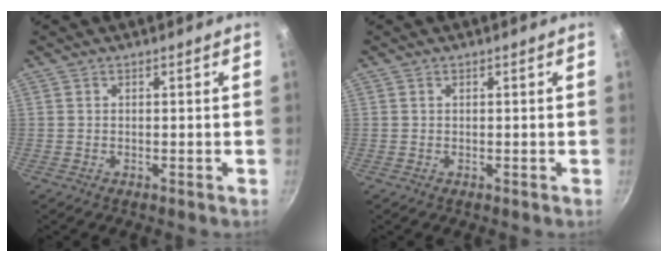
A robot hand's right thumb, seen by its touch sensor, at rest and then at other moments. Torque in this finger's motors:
{"motor_torque": [0.27, 0.07, -0.01, 0.57, 0.04]}